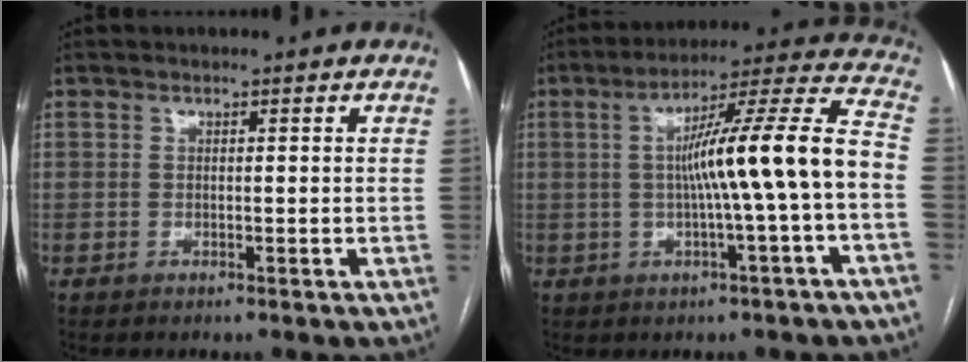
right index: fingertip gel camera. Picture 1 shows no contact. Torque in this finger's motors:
{"motor_torque": [1.49, -0.26, 0.84, 0.21]}